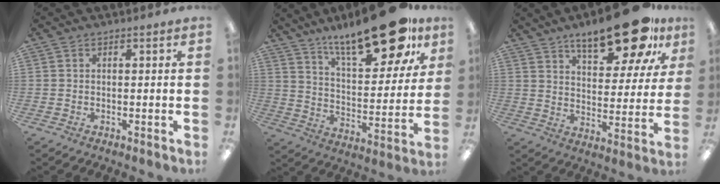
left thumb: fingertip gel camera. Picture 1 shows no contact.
{"total": 23.7, "force": [17.1, 8.0, 14.2], "torque": [-0.214, -0.103, 0.284]}
{"total": 19.0, "force": [13.0, 7.1, 12.0], "torque": [-0.174, -0.068, 0.211]}